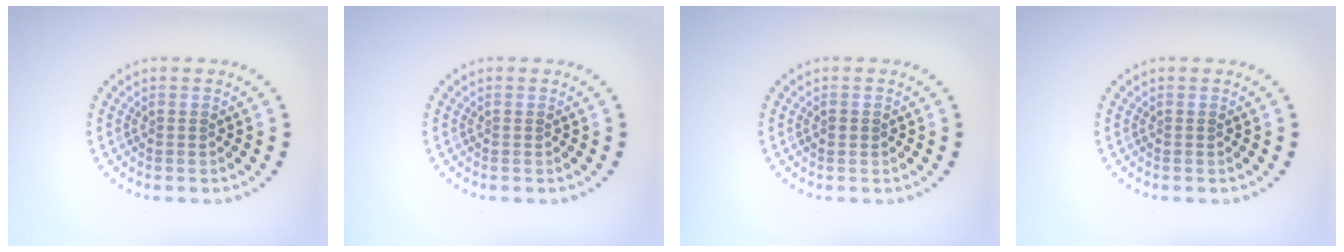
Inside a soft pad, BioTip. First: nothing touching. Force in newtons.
{"total": 0.0}
{"total": 0.9, "press": 0.9, "slide": 0.1}
{"total": 0.0}